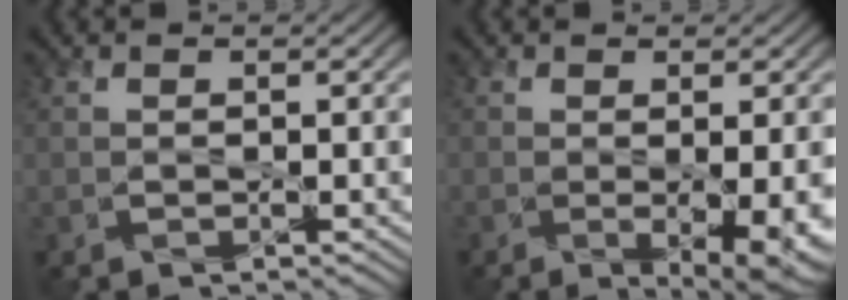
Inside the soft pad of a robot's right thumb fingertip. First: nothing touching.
{"total": 5.5, "force": [-1.8, 2.3, 4.7], "torque": [-0.071, -0.025, -0.011]}